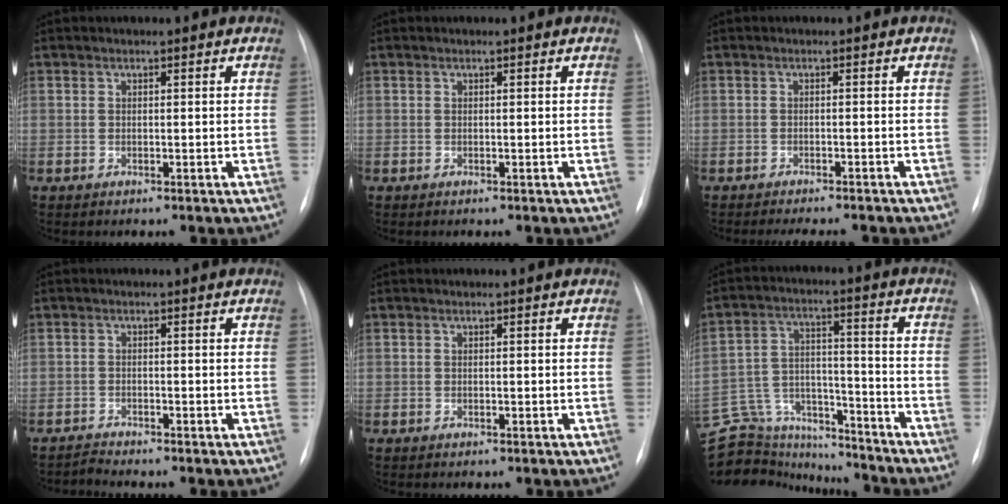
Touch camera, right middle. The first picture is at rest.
{"total": 0.0}
{"total": 7.3, "force": [-6.6, 1.2, 2.9], "torque": [-0.035, -0.004, -0.083]}
{"total": 1.3, "force": [-1.1, -0.5, -0.5], "torque": [0.007, -0.010, -0.021]}
{"total": 0.0}
{"total": 18.4, "force": [-17.0, 5.5, 4.0], "torque": [-0.093, 0.045, -0.261]}